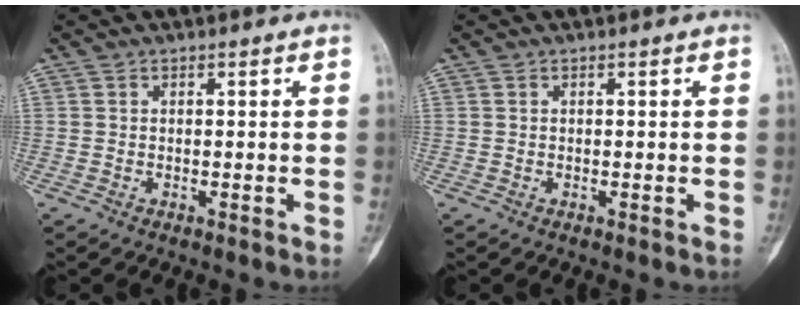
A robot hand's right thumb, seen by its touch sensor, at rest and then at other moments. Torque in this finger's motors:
{"motor_torque": [0.19, 0.07, 0.28, 0.09, 0.03]}